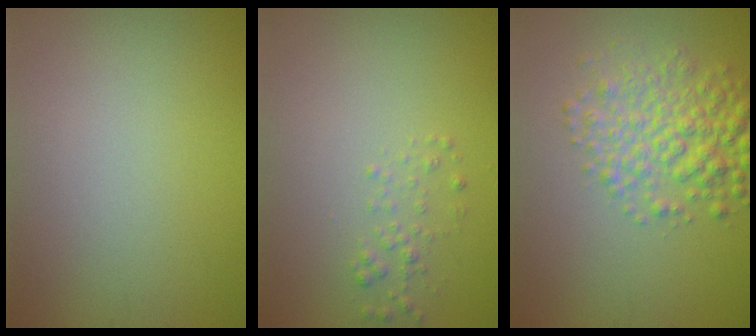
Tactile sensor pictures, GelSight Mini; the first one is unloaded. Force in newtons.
{"total": 1.2, "press": 1.2, "slide": 0.1}
{"total": 4.9, "press": 4.9, "slide": 0.1}